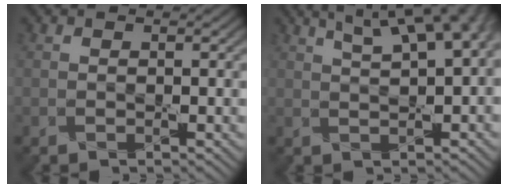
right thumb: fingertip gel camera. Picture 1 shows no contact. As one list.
[{"total": 9.1, "force": [4.5, 3.0, 7.4], "torque": [-0.109, 0.022, 0.061]}]